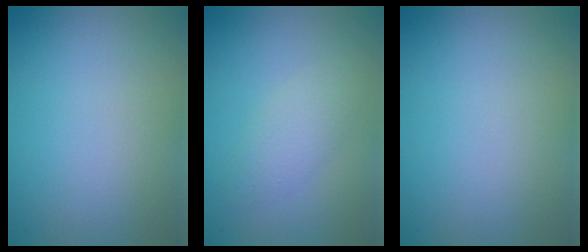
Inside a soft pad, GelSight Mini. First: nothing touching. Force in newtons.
{"total": 2.2, "press": 2.2, "slide": 0.0}
{"total": 0.0}